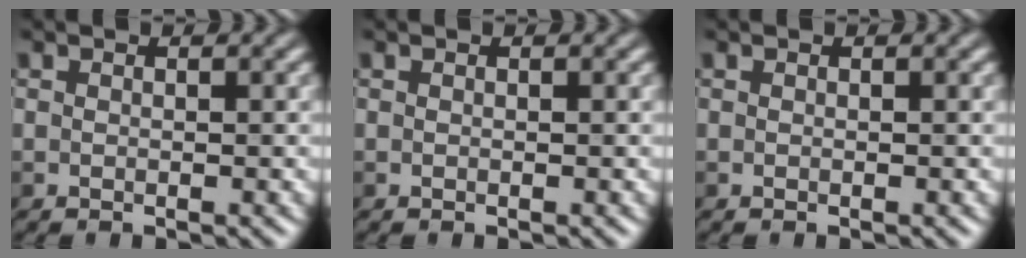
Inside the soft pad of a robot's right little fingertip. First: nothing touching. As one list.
[{"total": 0.0}, {"total": 0.0}]